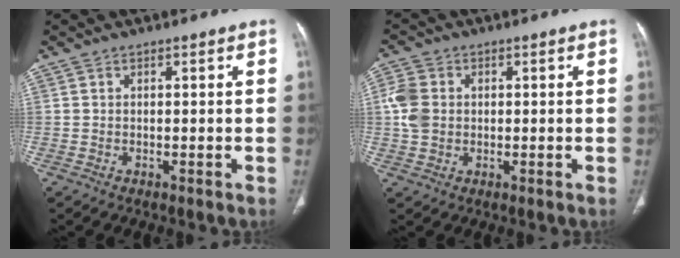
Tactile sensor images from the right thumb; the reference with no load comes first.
{"total": 6.2, "force": [0.4, 5.1, 3.6], "torque": [-0.073, 0.007, 0.005]}